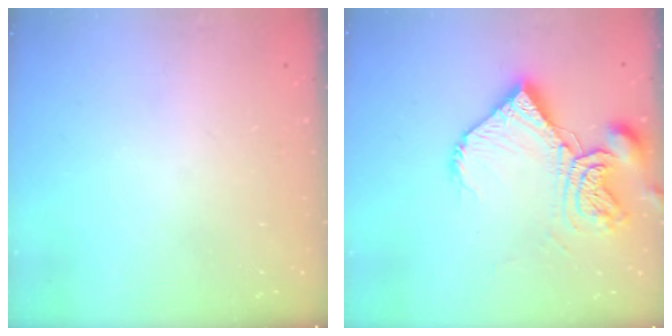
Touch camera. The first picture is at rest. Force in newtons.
{"total": 14.2, "press": 14.1, "slide": 1.9}